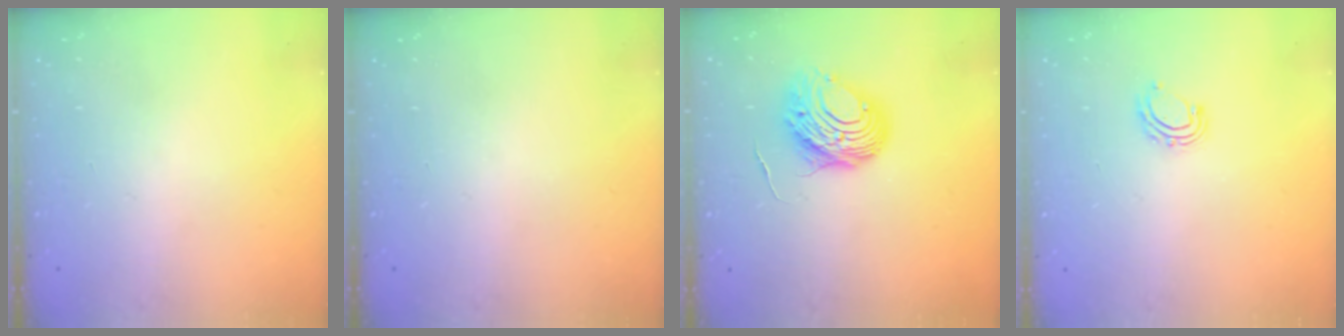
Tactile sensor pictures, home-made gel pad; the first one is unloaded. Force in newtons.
{"total": 0.0}
{"total": 11.1, "press": 11.1, "slide": 0.9}
{"total": 6.3, "press": 6.2, "slide": 1.3}